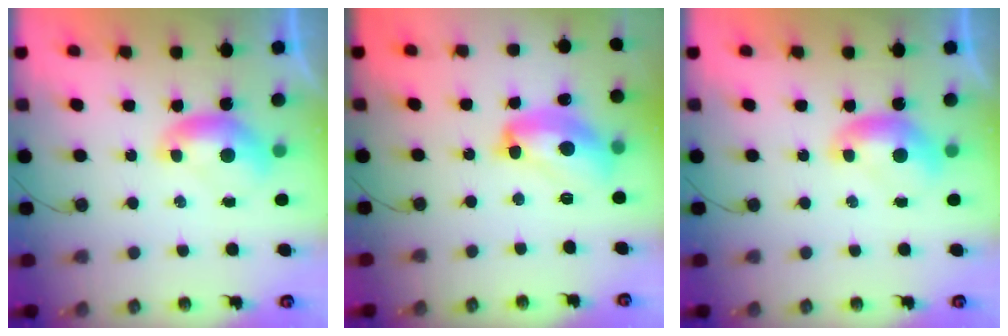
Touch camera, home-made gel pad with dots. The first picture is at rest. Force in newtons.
{"total": 10.4, "press": 10.3, "slide": 0.9}
{"total": 0.0}